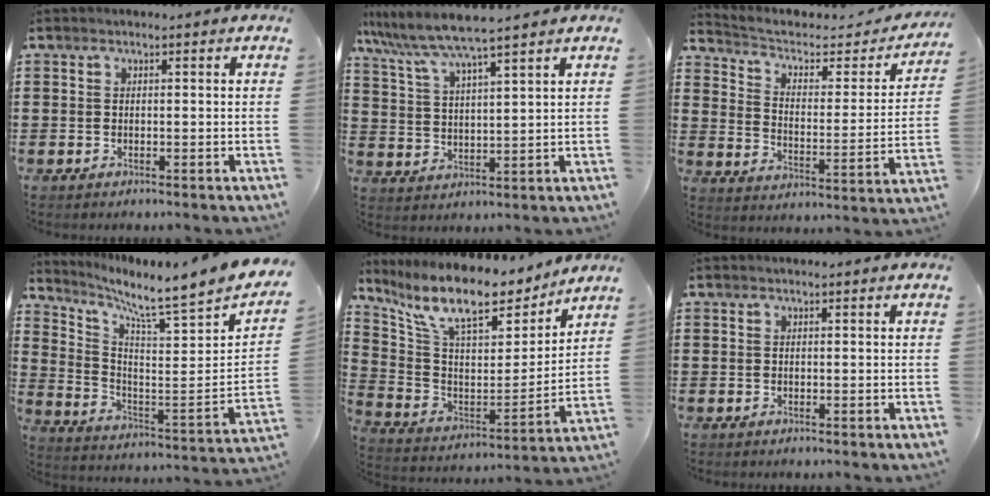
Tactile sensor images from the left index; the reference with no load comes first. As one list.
[{"total": 6.2, "force": [5.4, -0.3, 3.1], "torque": [-0.082, -0.030, 0.090]}, {"total": 3.8, "force": [2.5, 2.0, 2.2], "torque": [-0.058, -0.016, 0.035]}, {"total": 5.3, "force": [4.8, -0.5, 2.2], "torque": [-0.059, -0.073, 0.065]}, {"total": 12.4, "force": [9.8, 3.2, 6.9], "torque": [-0.167, -0.060, 0.166]}, {"total": 0.0}]